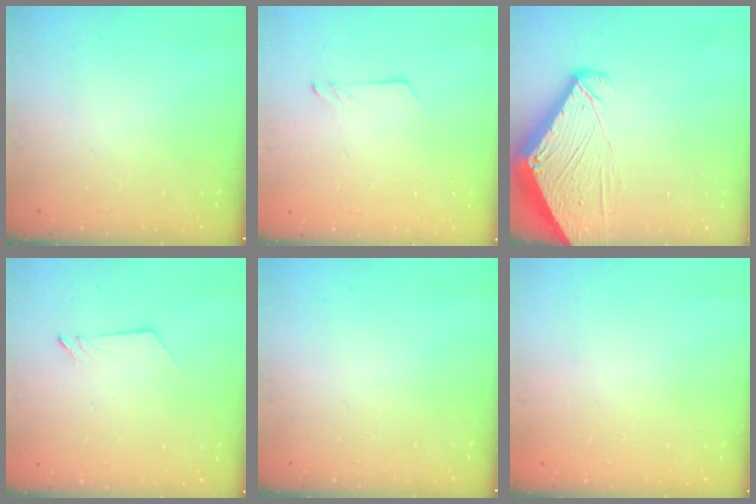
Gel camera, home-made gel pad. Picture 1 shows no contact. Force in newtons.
{"total": 1.2, "press": 1.2, "slide": 0.1}
{"total": 6.9, "press": 6.9, "slide": 0.6}
{"total": 2.6, "press": 2.6, "slide": 0.3}
{"total": 0.0}
{"total": 0.7, "press": 0.3, "slide": 0.7}